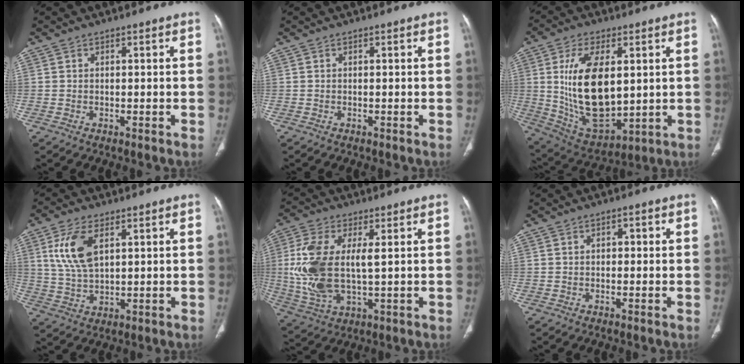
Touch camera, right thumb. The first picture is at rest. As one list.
[{"total": 0.0}, {"total": 19.2, "force": [2.4, 10.1, 16.1], "torque": [-0.283, -0.019, 0.065]}, {"total": 9.5, "force": [3.5, 4.8, 7.4], "torque": [-0.152, -0.009, 0.074]}, {"total": 14.3, "force": [1.6, 6.8, 12.5], "torque": [-0.280, -0.008, 0.038]}, {"total": 1.5, "force": [0.2, 1.1, 1.0], "torque": [-0.007, 0.003, 0.001]}]